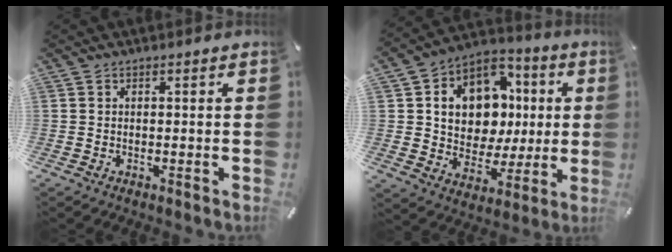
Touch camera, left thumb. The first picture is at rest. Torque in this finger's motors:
{"motor_torque": [1.56, 2.80, 1.34, -1.04, 0.32]}